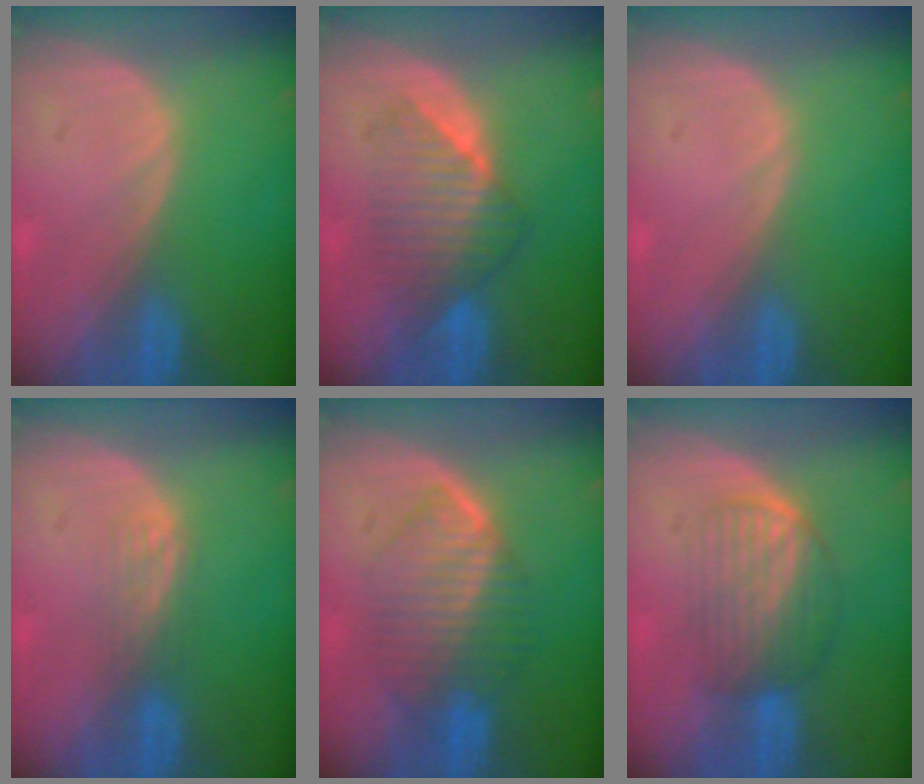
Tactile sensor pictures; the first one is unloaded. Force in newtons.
{"total": 6.7, "press": 6.6, "slide": 1.0}
{"total": 0.0}
{"total": 2.4, "press": 2.3, "slide": 0.4}
{"total": 7.2, "press": 7.2, "slide": 0.4}
{"total": 6.2, "press": 6.0, "slide": 1.5}